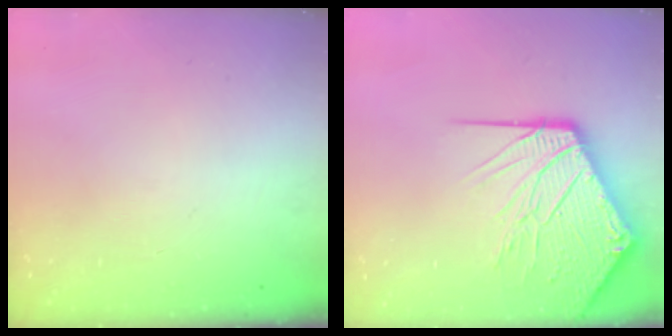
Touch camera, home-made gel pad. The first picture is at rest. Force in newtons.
{"total": 18.3, "press": 18.2, "slide": 2.4}